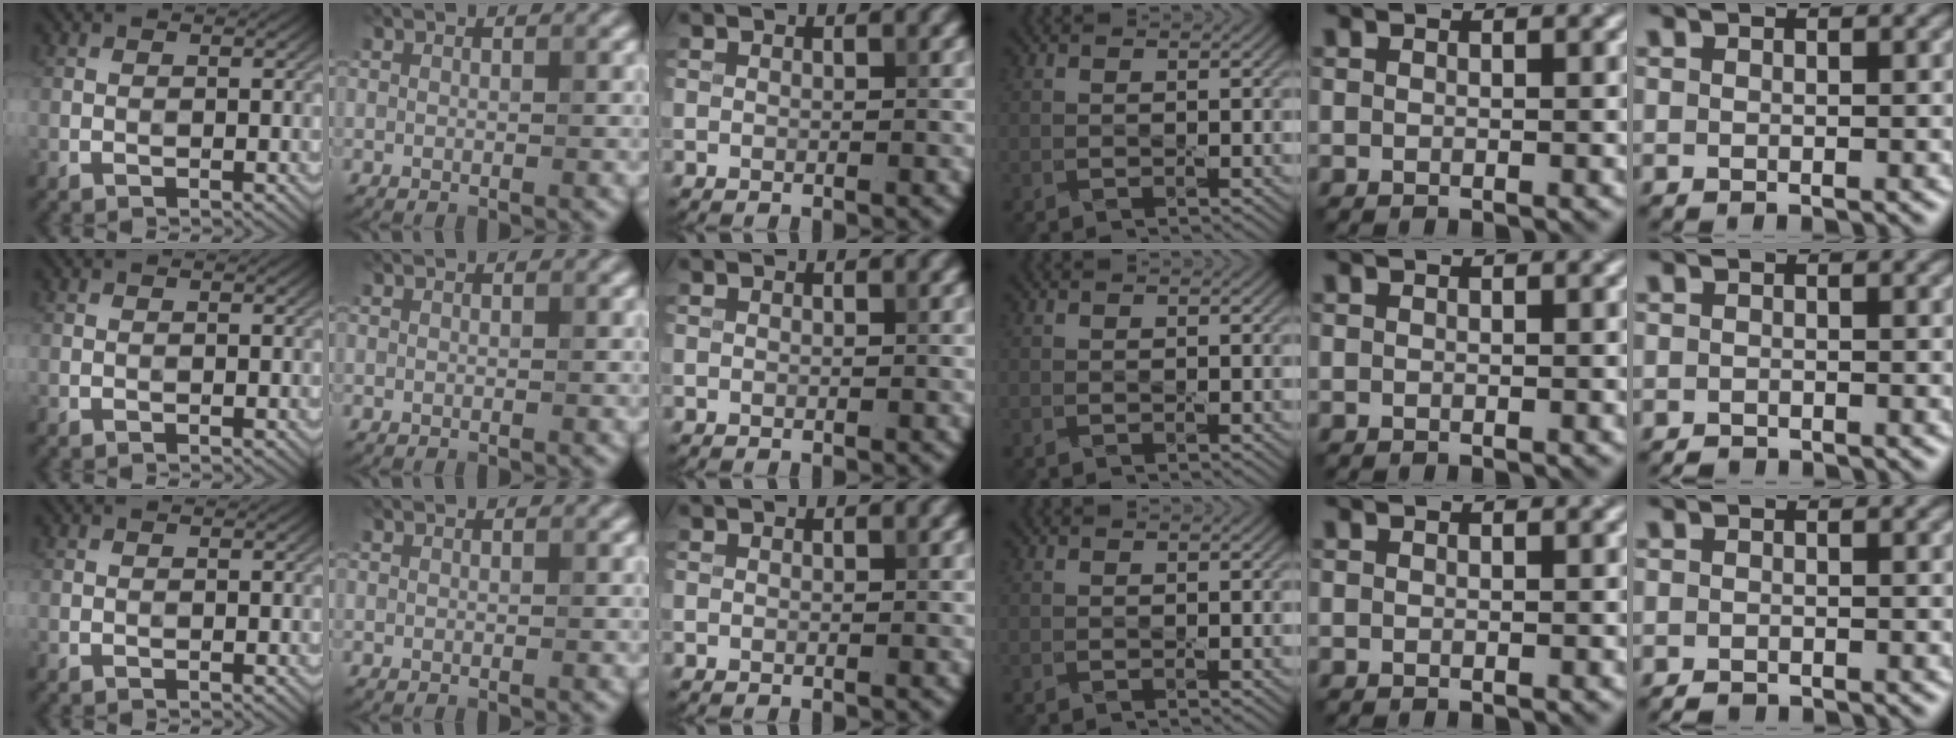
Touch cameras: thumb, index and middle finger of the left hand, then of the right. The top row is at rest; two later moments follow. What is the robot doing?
{"motion": "press", "object": "keyboard"}